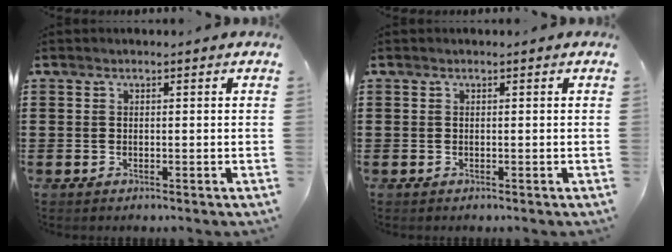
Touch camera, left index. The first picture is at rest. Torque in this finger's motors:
{"motor_torque": [0.00, 0.00, 0.03, 0.00]}